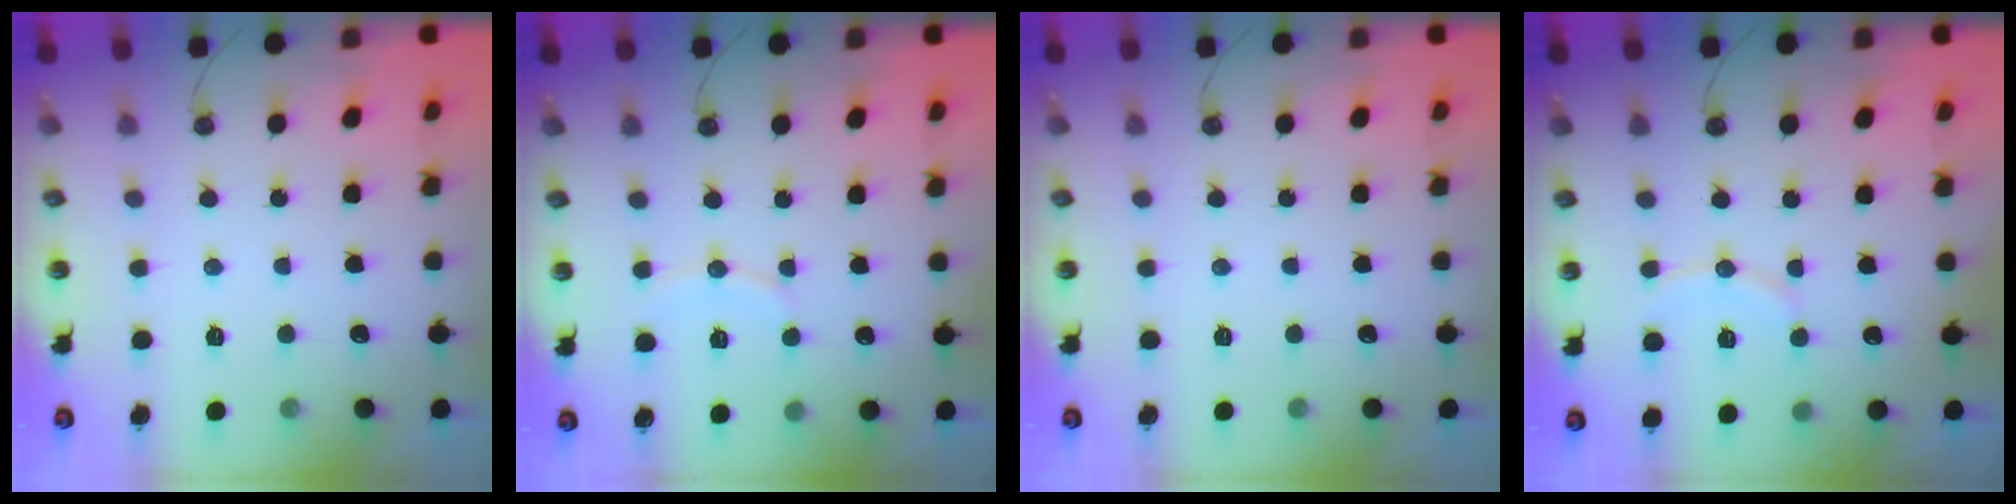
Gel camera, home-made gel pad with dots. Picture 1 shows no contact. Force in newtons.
{"total": 7.2, "press": 7.1, "slide": 0.7}
{"total": 0.0}
{"total": 7.3, "press": 7.2, "slide": 1.0}